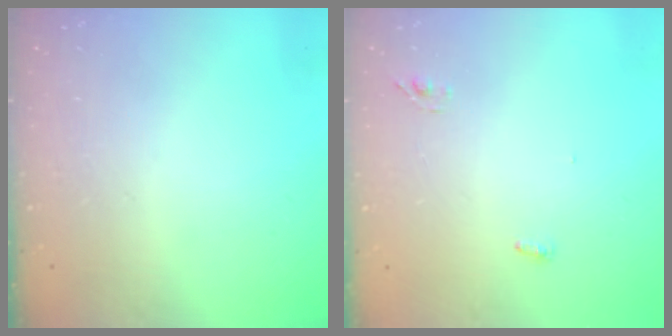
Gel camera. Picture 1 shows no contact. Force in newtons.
{"total": 3.2, "press": 2.9, "slide": 1.5}